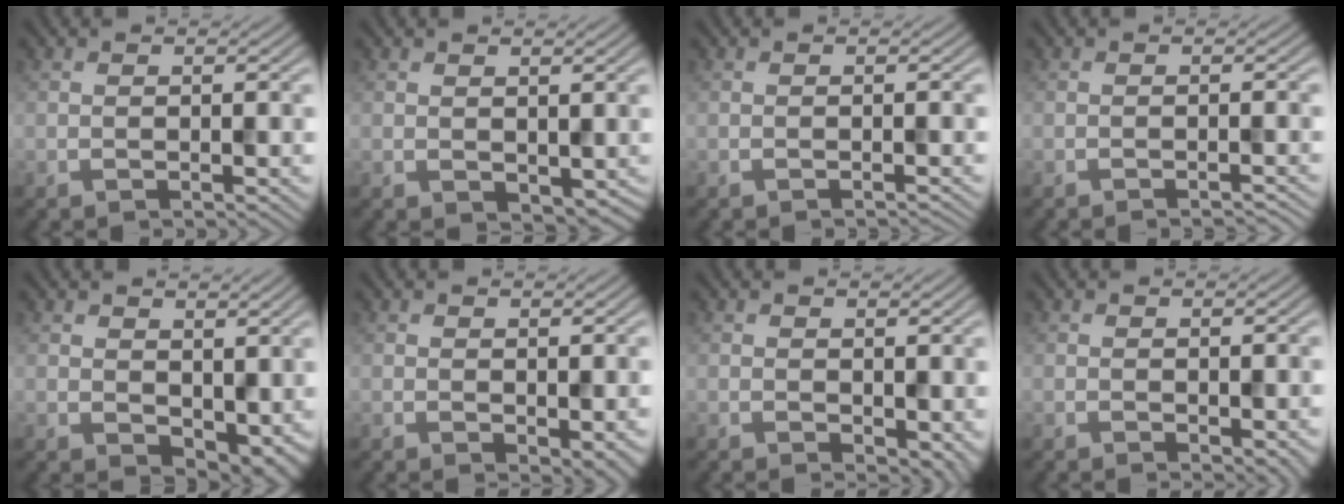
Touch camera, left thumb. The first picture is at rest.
{"total": 2.0, "force": [0.6, 1.3, 1.3], "torque": [-0.025, -0.010, 0.017]}
{"total": 0.6, "force": [-0.5, 0.0, 0.2], "torque": [0.000, 0.002, -0.011]}
{"total": 1.3, "force": [-1.1, 0.2, 0.7], "torque": [0.002, 0.003, -0.020]}
{"total": 5.6, "force": [1.5, 3.8, 3.9], "torque": [-0.072, -0.020, 0.036]}
{"total": 2.5, "force": [-0.3, 1.4, 2.0], "torque": [-0.029, -0.008, -0.001]}
{"total": 3.2, "force": [-0.2, 2.1, 2.5], "torque": [-0.035, -0.014, 0.002]}
{"total": 1.7, "force": [-0.4, 0.9, 1.4], "torque": [-0.020, -0.010, -0.002]}